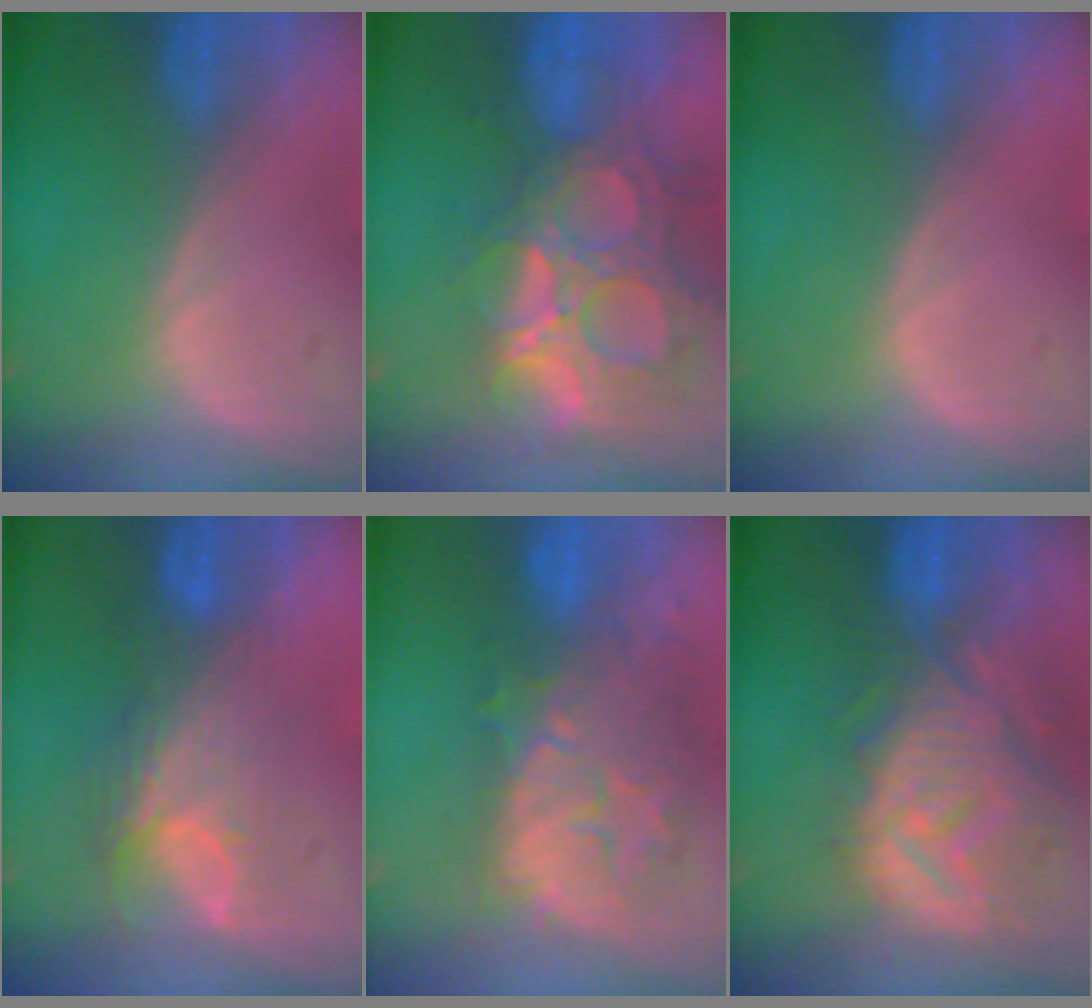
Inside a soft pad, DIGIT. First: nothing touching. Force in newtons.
{"total": 14.3, "press": 11.9, "slide": 7.8}
{"total": 0.0}
{"total": 7.8, "press": 6.7, "slide": 4.1}
{"total": 10.1, "press": 9.6, "slide": 3.0}
{"total": 12.6, "press": 11.2, "slide": 5.8}